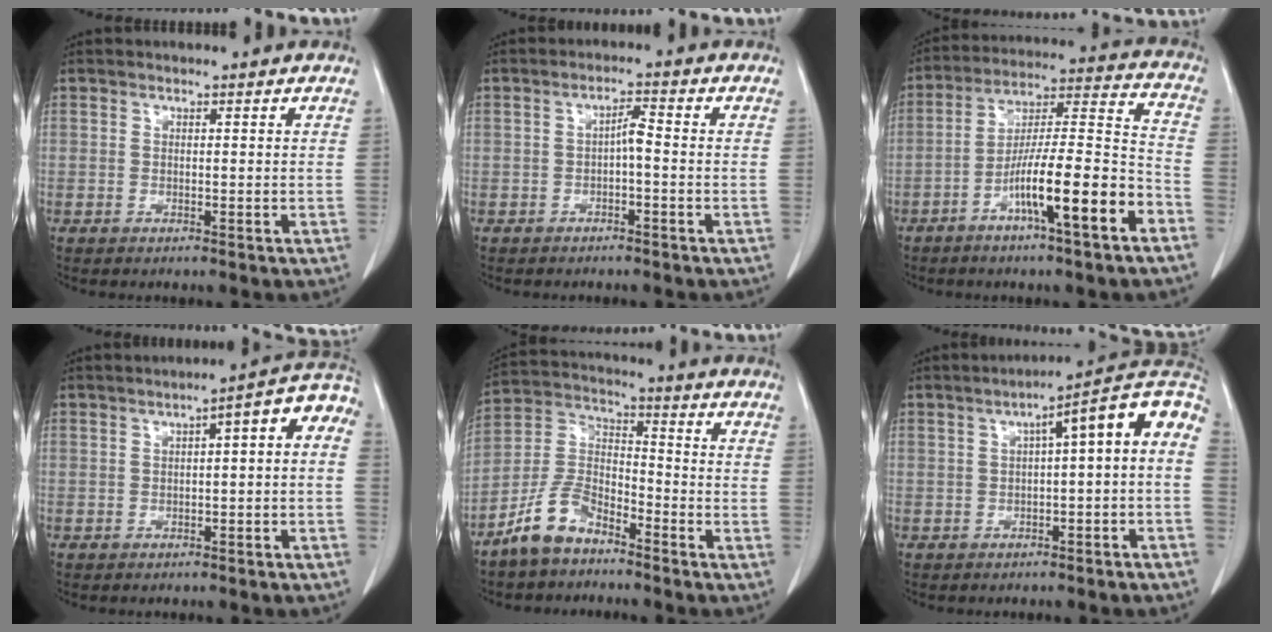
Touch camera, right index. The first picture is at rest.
{"total": 2.7, "force": [-0.4, 0.6, 2.6], "torque": [-0.043, 0.010, -0.007]}
{"total": 15.5, "force": [-7.5, 0.8, 13.5], "torque": [-0.228, 0.003, -0.125]}
{"total": 6.8, "force": [-0.1, 1.9, 6.6], "torque": [-0.083, 0.036, -0.006]}
{"total": 9.4, "force": [-7.1, 4.1, 4.6], "torque": [-0.105, 0.013, -0.143]}
{"total": 10.6, "force": [0.2, 1.9, 10.4], "torque": [-0.143, 0.043, -0.001]}